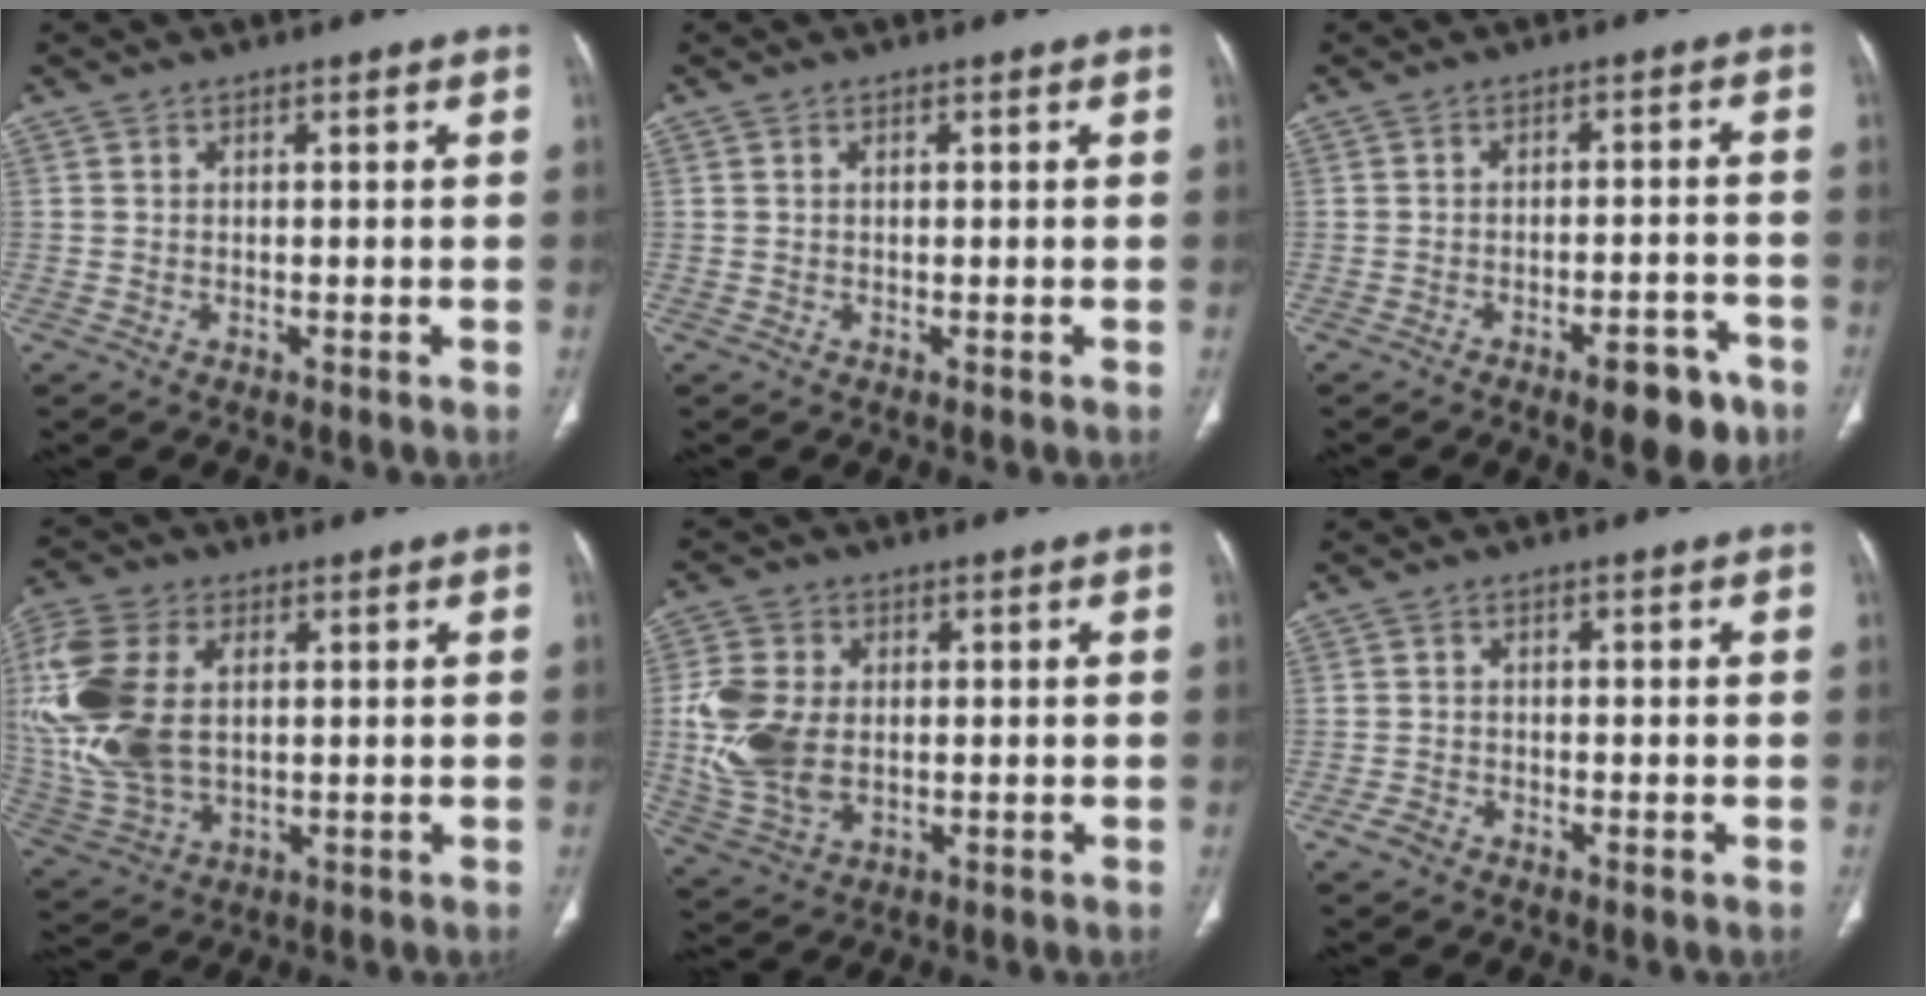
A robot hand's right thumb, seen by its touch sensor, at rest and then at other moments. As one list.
[{"total": 0.0}, {"total": 7.7, "force": [-4.6, 2.9, 5.4], "torque": [-0.054, 0.023, -0.059]}, {"total": 19.0, "force": [2.5, 11.6, 14.8], "torque": [-0.354, -0.003, 0.054]}, {"total": 11.6, "force": [0.2, 8.0, 8.5], "torque": [-0.180, -0.001, 0.014]}, {"total": 1.7, "force": [-1.3, 0.9, 0.7], "torque": [-0.016, 0.002, -0.026]}]